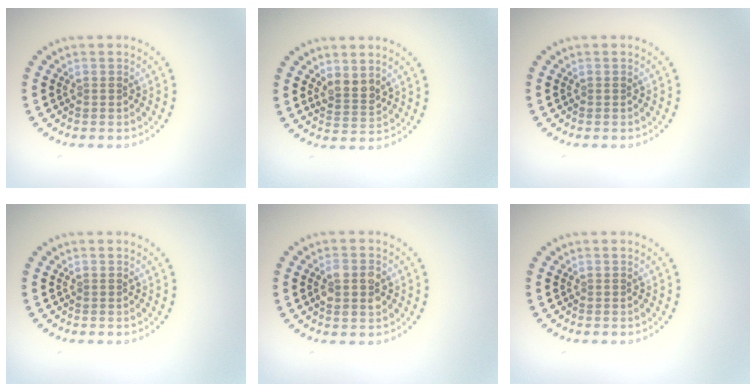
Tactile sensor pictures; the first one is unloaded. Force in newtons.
{"total": 2.0, "press": 1.7, "slide": 1.1}
{"total": 0.0}
{"total": 0.0}
{"total": 2.7, "press": 2.7, "slide": 0.3}
{"total": 0.0}